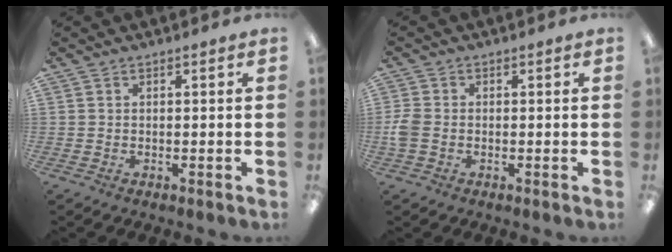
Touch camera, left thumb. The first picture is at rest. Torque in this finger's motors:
{"motor_torque": [-0.09, 0.11, 0.15, -0.22, 0.01]}